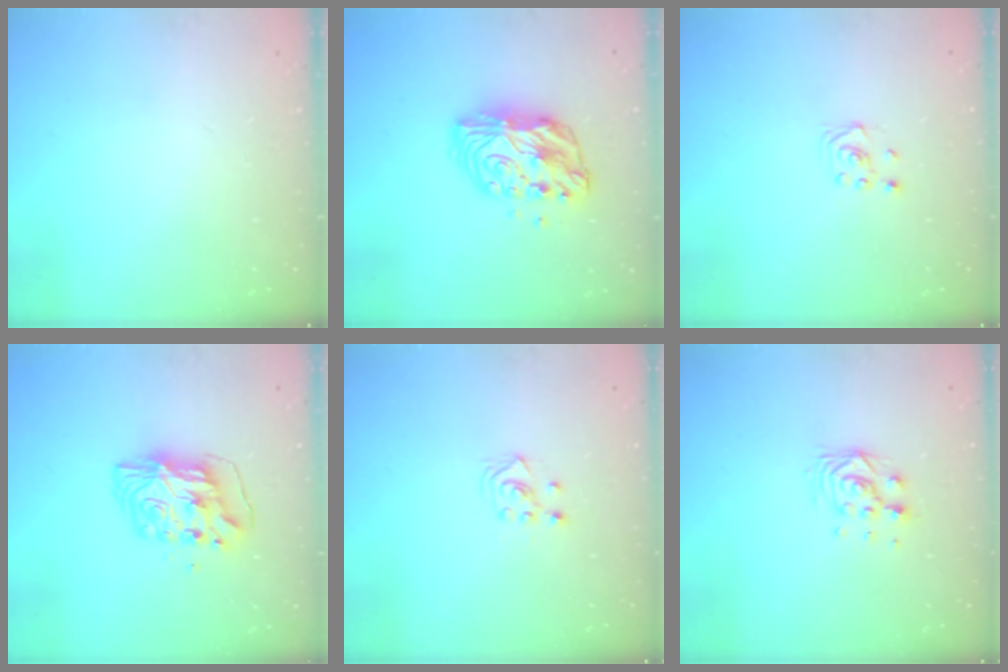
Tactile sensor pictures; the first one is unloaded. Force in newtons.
{"total": 11.1, "press": 11.1, "slide": 0.8}
{"total": 1.9, "press": 1.8, "slide": 0.6}
{"total": 8.6, "press": 8.5, "slide": 1.1}
{"total": 3.7, "press": 3.6, "slide": 0.8}
{"total": 7.3, "press": 7.2, "slide": 0.6}